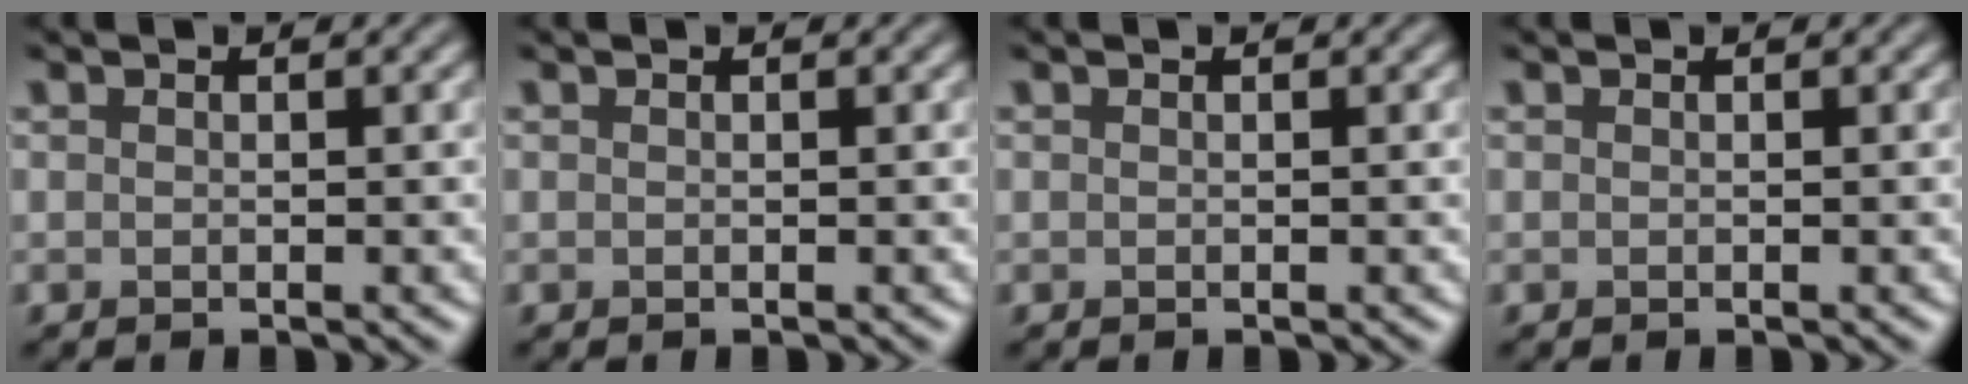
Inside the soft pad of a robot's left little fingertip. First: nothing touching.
{"total": 0.0}
{"total": 0.0}
{"total": 0.0}